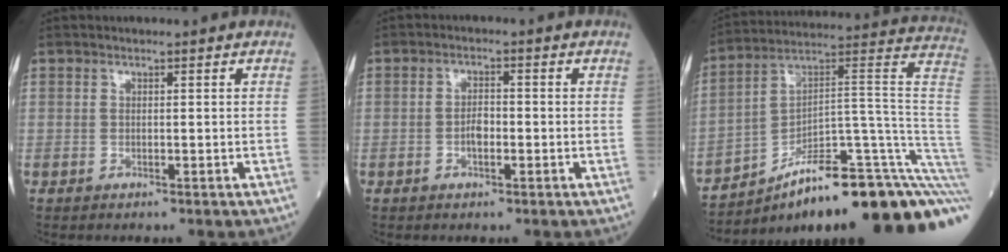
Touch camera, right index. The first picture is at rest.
{"total": 2.7, "force": [-0.8, 1.1, 2.3], "torque": [-0.042, 0.004, -0.014]}
{"total": 29.1, "force": [-19.2, 3.7, 21.5], "torque": [-0.176, 0.042, -0.273]}